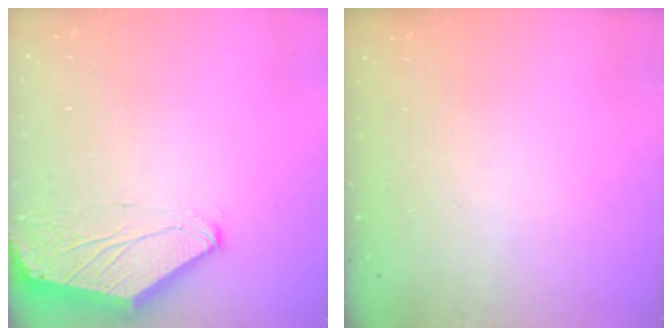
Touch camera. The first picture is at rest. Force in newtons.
{"total": 0.0}